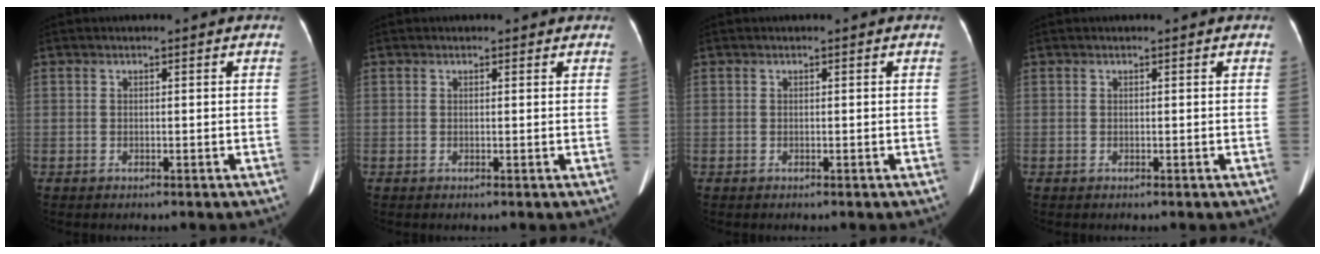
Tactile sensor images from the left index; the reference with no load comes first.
{"total": 1.0, "force": [0.7, 0.6, 0.3], "torque": [-0.007, 0.004, 0.006]}
{"total": 0.0}
{"total": 0.0}